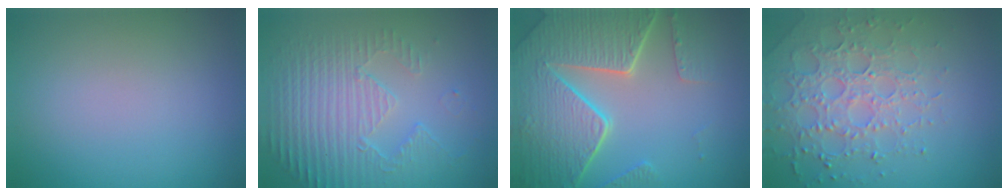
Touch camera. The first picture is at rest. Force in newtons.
{"total": 5.6, "press": 3.5, "slide": 4.3}
{"total": 8.2, "press": 6.1, "slide": 5.6}
{"total": 3.9, "press": 3.9, "slide": 0.6}